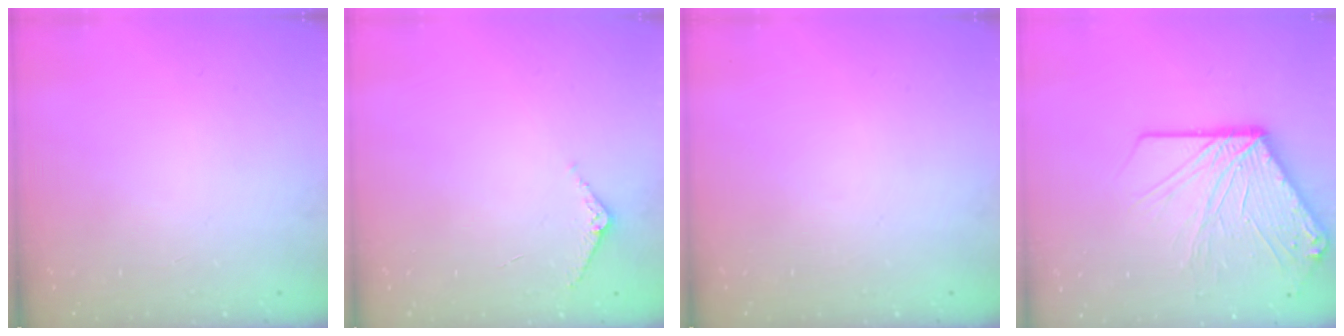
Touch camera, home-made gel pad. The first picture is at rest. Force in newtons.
{"total": 3.7, "press": 3.7, "slide": 0.4}
{"total": 0.0}
{"total": 16.8, "press": 16.7, "slide": 2.2}